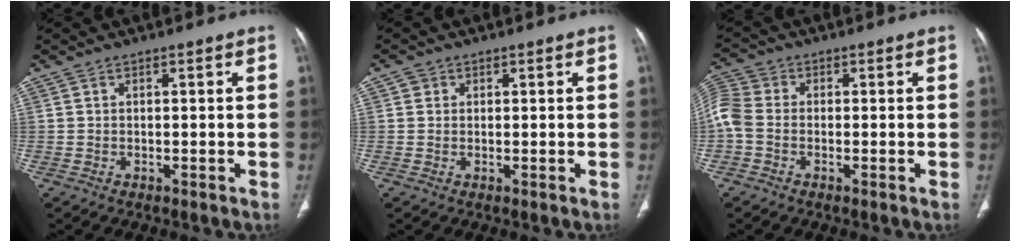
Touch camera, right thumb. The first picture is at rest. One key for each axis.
{"total": 1.4, "fx": 0.5, "fy": 1.3, "fz": 0.2, "tx": 0.006, "ty": 0.000, "tz": 0.004}
{"total": 6.8, "fx": -1.1, "fy": 4.9, "fz": 4.6, "tx": -0.118, "ty": 0.018, "tz": -0.032}